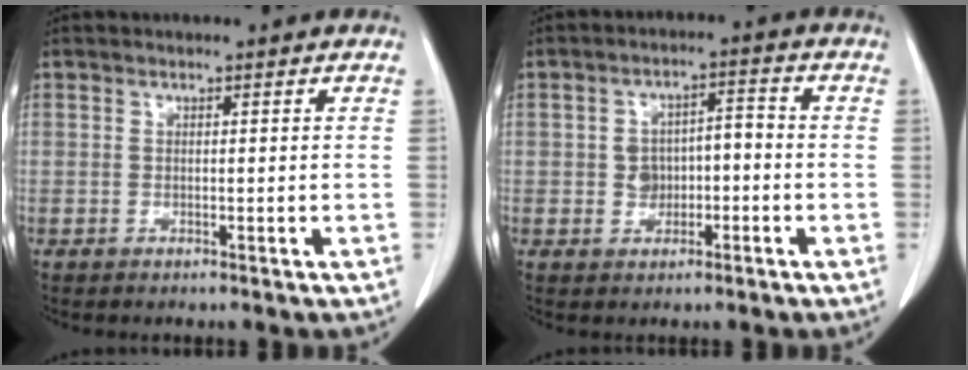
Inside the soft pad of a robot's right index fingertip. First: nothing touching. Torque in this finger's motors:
{"motor_torque": [0.10, -0.01, 0.08, 0.02]}